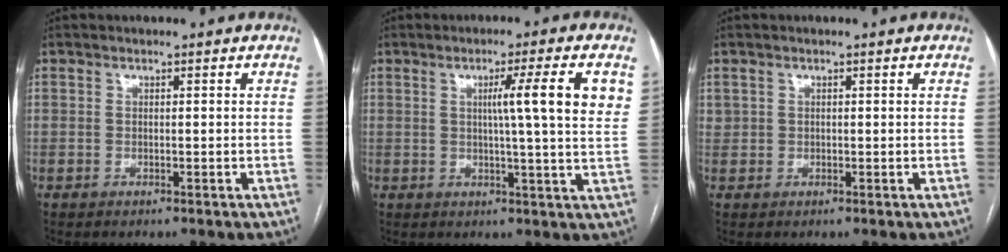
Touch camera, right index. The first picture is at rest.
{"total": 9.6, "force": [2.8, -1.1, 9.1], "torque": [-0.124, 0.000, 0.033]}
{"total": 1.0, "force": [0.5, 0.9, 0.1], "torque": [0.010, 0.006, 0.006]}